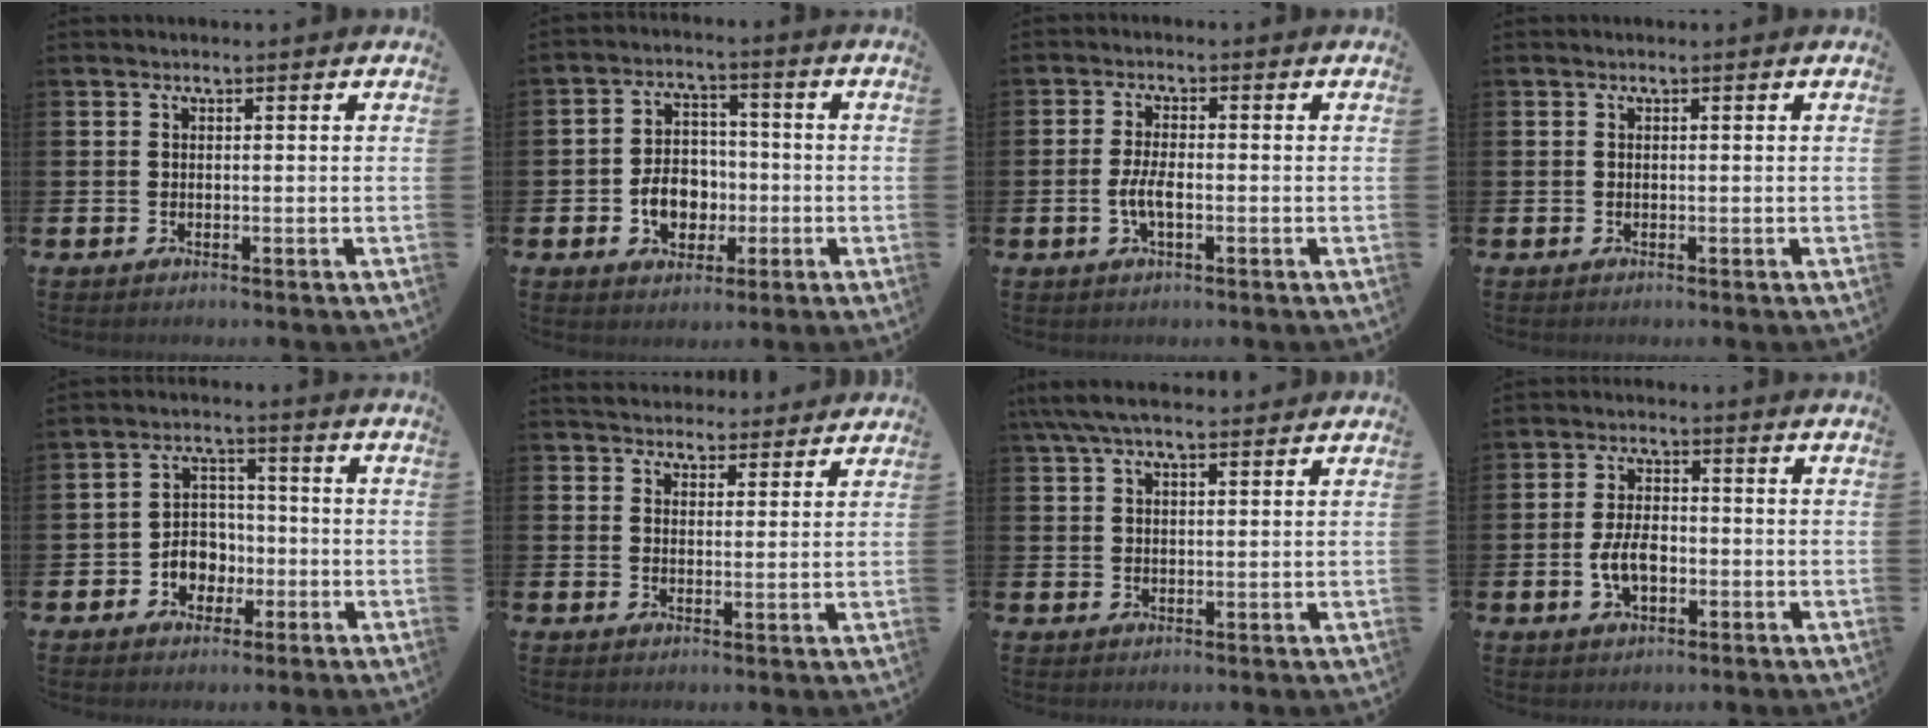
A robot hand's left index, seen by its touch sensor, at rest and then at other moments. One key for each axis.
{"total": 6.0, "fx": -1.5, "fy": 4.7, "fz": 3.3, "tx": -0.050, "ty": 0.007, "tz": -0.033}
{"total": 3.1, "fx": -0.8, "fy": 1.1, "fz": 2.8, "tx": -0.056, "ty": -0.001, "tz": -0.018}
{"total": 0.0}
{"total": 4.6, "fx": -1.5, "fy": 4.0, "fz": 1.6, "tx": -0.031, "ty": 0.002, "tz": -0.034}
{"total": 4.1, "fx": 3.9, "fy": 1.1, "fz": -0.2, "tx": -0.001, "ty": -0.023, "tz": 0.071}
{"total": 5.6, "fx": 4.7, "fy": 1.5, "fz": 2.8, "tx": -0.066, "ty": -0.008, "tz": 0.086}
{"total": 4.7, "fx": -1.0, "fy": 2.6, "fz": 3.7, "tx": -0.056, "ty": 0.002, "tz": -0.019}